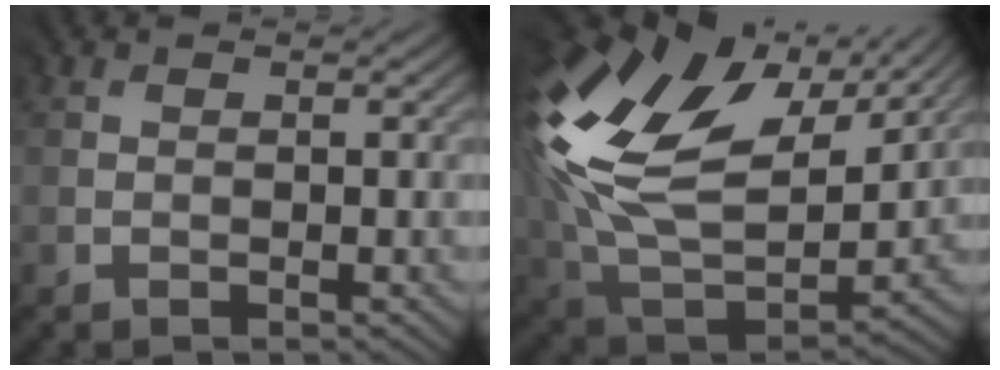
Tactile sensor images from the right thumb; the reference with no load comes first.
{"total": 20.2, "force": [7.7, 12.4, 13.9], "torque": [-0.346, 0.017, 0.142]}